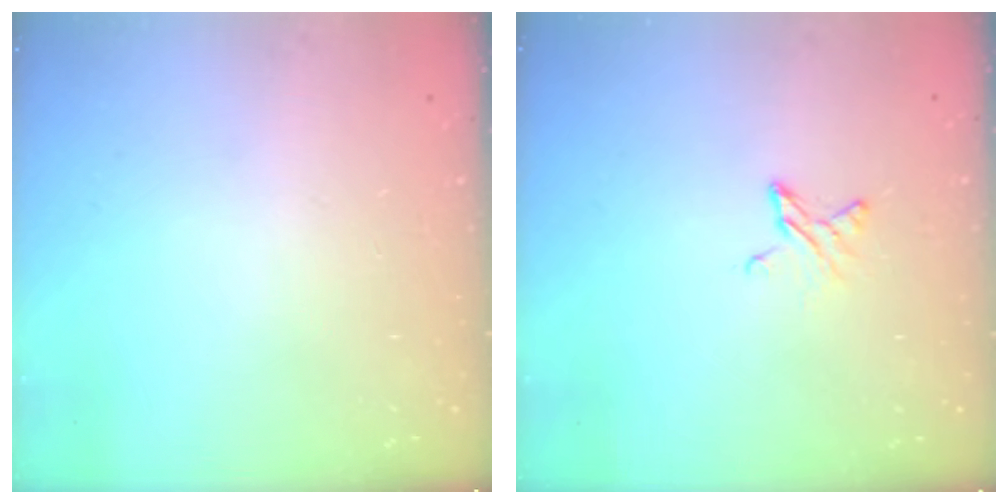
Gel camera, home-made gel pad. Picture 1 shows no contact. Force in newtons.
{"total": 3.3, "press": 3.3, "slide": 0.2}